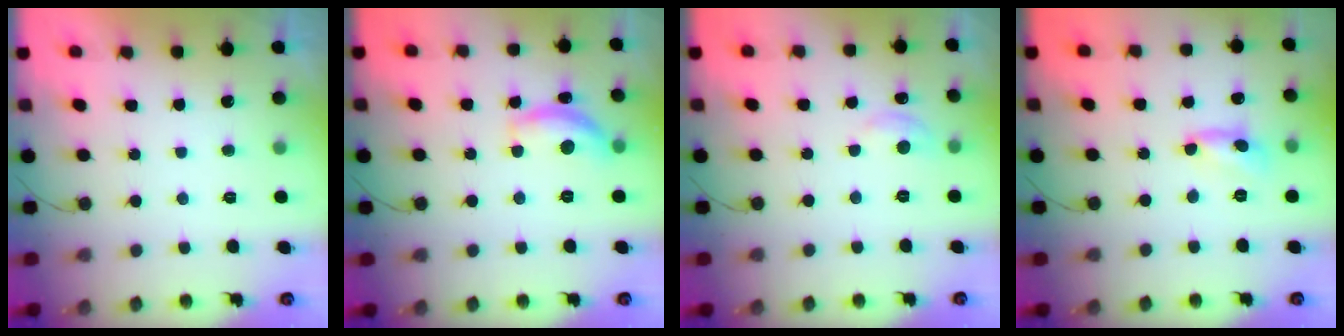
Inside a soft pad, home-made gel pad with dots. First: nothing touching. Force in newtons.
{"total": 11.4, "press": 11.4, "slide": 0.6}
{"total": 5.6, "press": 5.6, "slide": 0.7}
{"total": 3.3, "press": 3.2, "slide": 0.2}